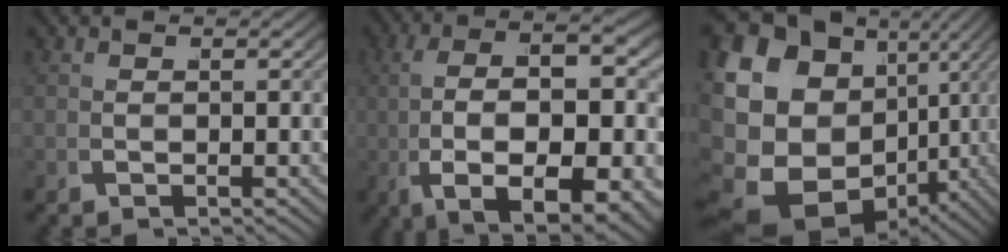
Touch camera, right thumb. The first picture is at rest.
{"total": 12.7, "force": [-1.6, 5.9, 11.2], "torque": [-0.210, -0.036, 0.002]}
{"total": 22.4, "force": [-1.1, 17.4, 14.0], "torque": [-0.292, -0.066, 0.004]}